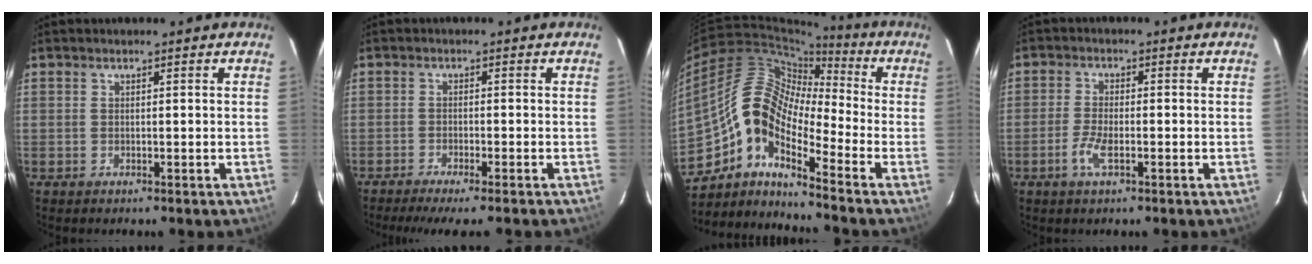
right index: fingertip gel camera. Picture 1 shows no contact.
{"total": 6.6, "force": [-5.7, -0.3, 3.5], "torque": [-0.071, -0.015, -0.089]}
{"total": 12.5, "force": [-6.4, 4.8, 9.6], "torque": [-0.158, 0.012, -0.144]}
{"total": 4.0, "force": [-1.9, 1.1, 3.4], "torque": [-0.078, -0.003, -0.039]}